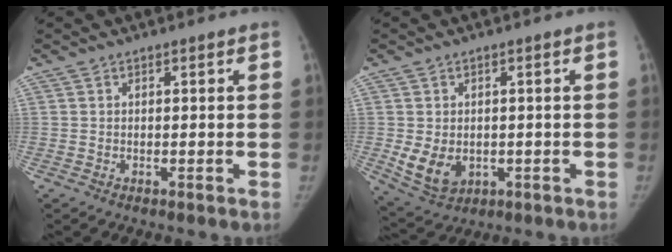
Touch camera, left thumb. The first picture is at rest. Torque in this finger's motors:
{"motor_torque": [0.12, 0.16, 0.14, -0.12, 0.02]}